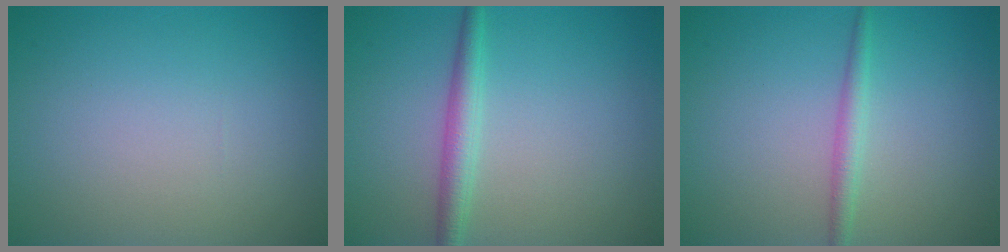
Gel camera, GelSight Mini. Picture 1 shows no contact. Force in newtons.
{"total": 2.4, "press": 2.4, "slide": 0.1}
{"total": 1.7, "press": 1.7, "slide": 0.1}